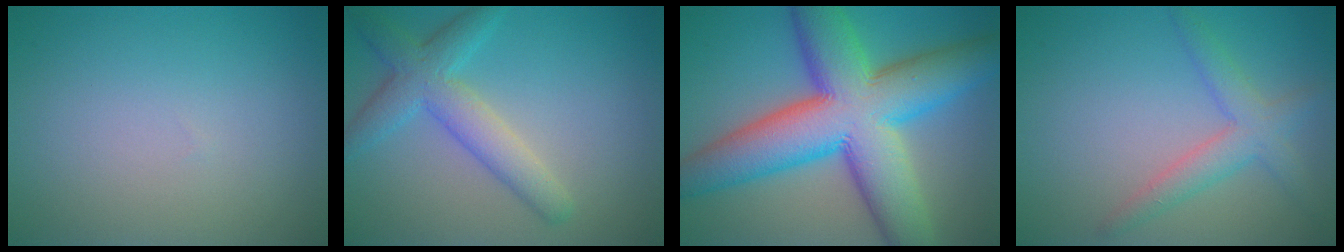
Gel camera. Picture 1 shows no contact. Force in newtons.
{"total": 4.5, "press": 4.5, "slide": 0.3}
{"total": 14.4, "press": 14.4, "slide": 0.3}
{"total": 3.2, "press": 3.2, "slide": 0.2}